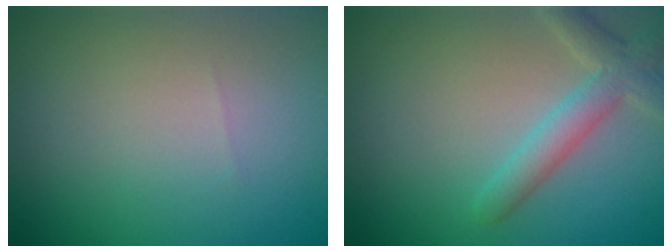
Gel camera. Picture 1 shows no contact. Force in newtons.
{"total": 3.3, "press": 3.3, "slide": 0.2}